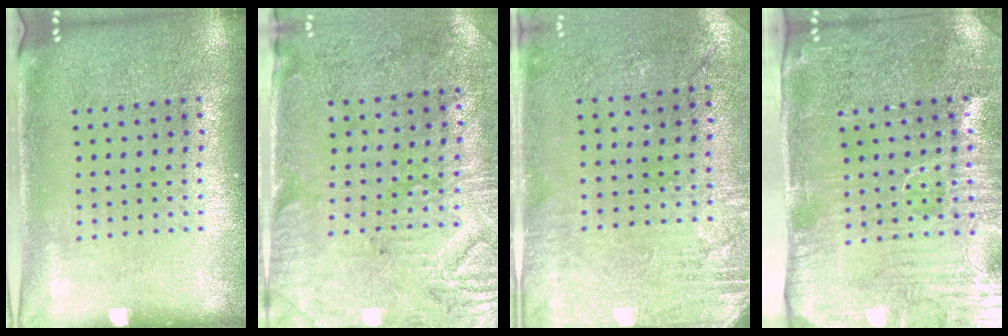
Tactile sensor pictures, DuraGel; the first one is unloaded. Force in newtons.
{"total": 3.1, "press": 2.6, "slide": 1.6}
{"total": 2.8, "press": 2.4, "slide": 1.5}
{"total": 5.2, "press": 4.4, "slide": 2.8}